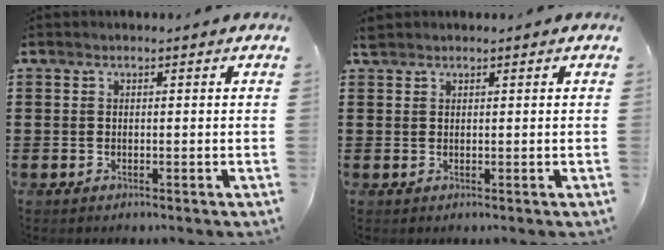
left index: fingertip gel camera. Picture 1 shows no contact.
{"total": 1.0, "force": [0.9, 0.4, 0.2], "torque": [-0.007, 0.002, 0.017]}